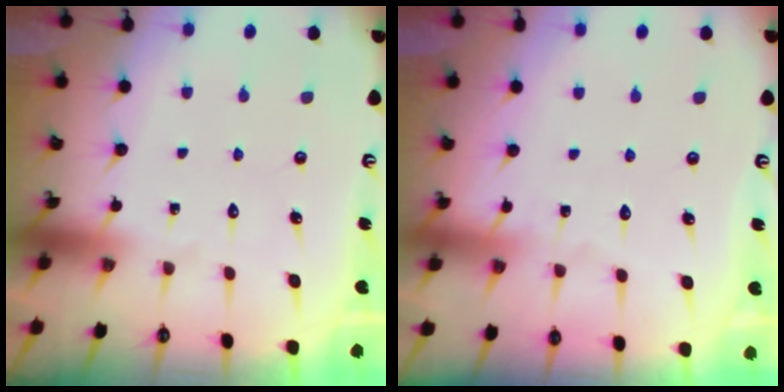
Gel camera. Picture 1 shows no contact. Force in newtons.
{"total": 3.3, "press": 3.3, "slide": 0.3}